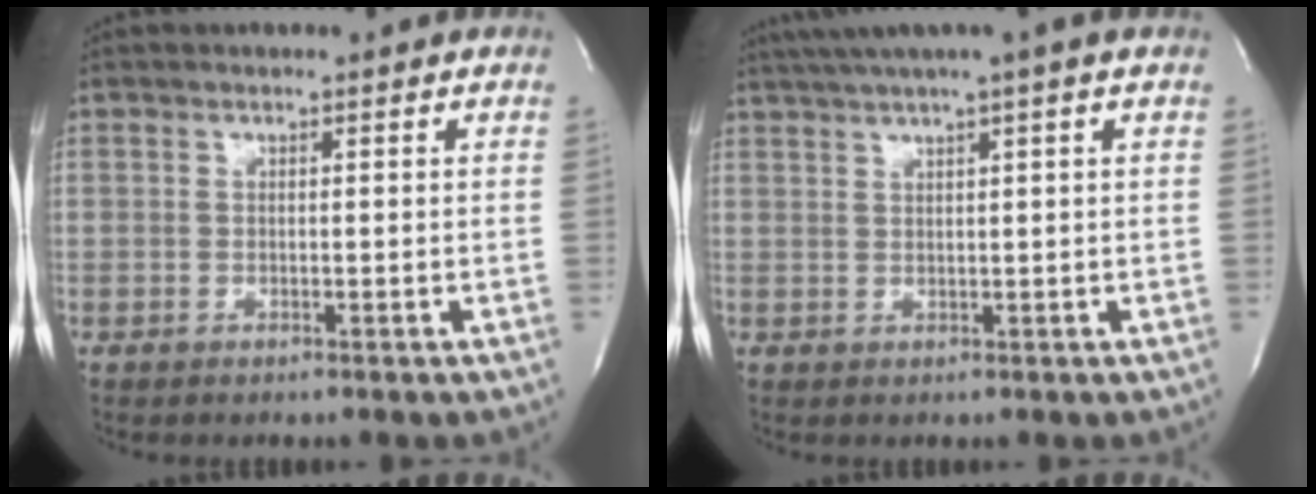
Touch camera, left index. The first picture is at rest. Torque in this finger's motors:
{"motor_torque": [1.07, -1.07, 0.70, 0.21]}